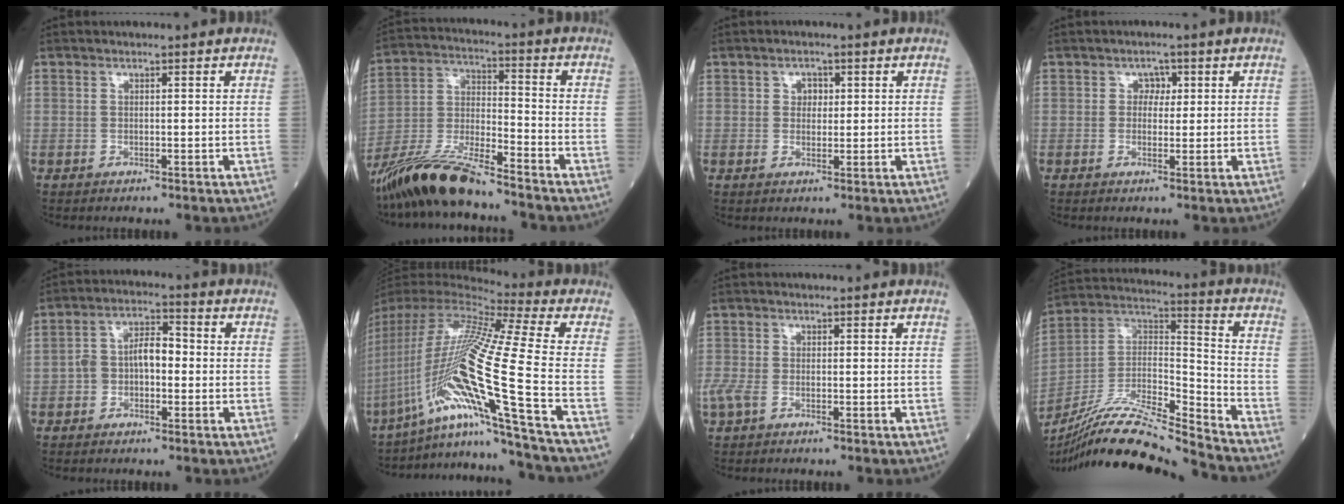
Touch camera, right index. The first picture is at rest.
{"total": 14.5, "force": [-11.8, 1.9, 8.1], "torque": [-0.156, -0.015, -0.220]}
{"total": 2.8, "force": [0.8, 2.0, 1.7], "torque": [-0.022, 0.005, 0.012]}
{"total": 2.0, "force": [0.6, 1.6, 1.2], "torque": [-0.008, 0.003, 0.004]}
{"total": 6.4, "force": [-0.8, 3.5, 5.2], "torque": [-0.100, 0.033, -0.017]}
{"total": 25.3, "force": [-11.0, -2.8, 22.6], "torque": [-0.448, -0.026, -0.201]}
{"total": 4.2, "force": [-2.1, 2.3, 2.8], "torque": [-0.076, -0.004, -0.041]}
{"total": 19.2, "force": [-17.4, -0.5, 8.2], "torque": [-0.170, 0.016, -0.317]}